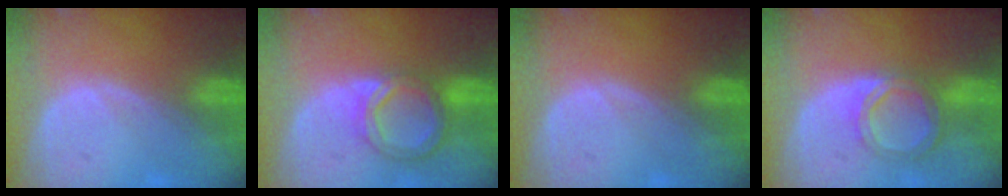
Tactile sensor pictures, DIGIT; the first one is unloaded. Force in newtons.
{"total": 6.8, "press": 6.2, "slide": 2.7}
{"total": 0.0}
{"total": 5.8, "press": 5.3, "slide": 2.4}